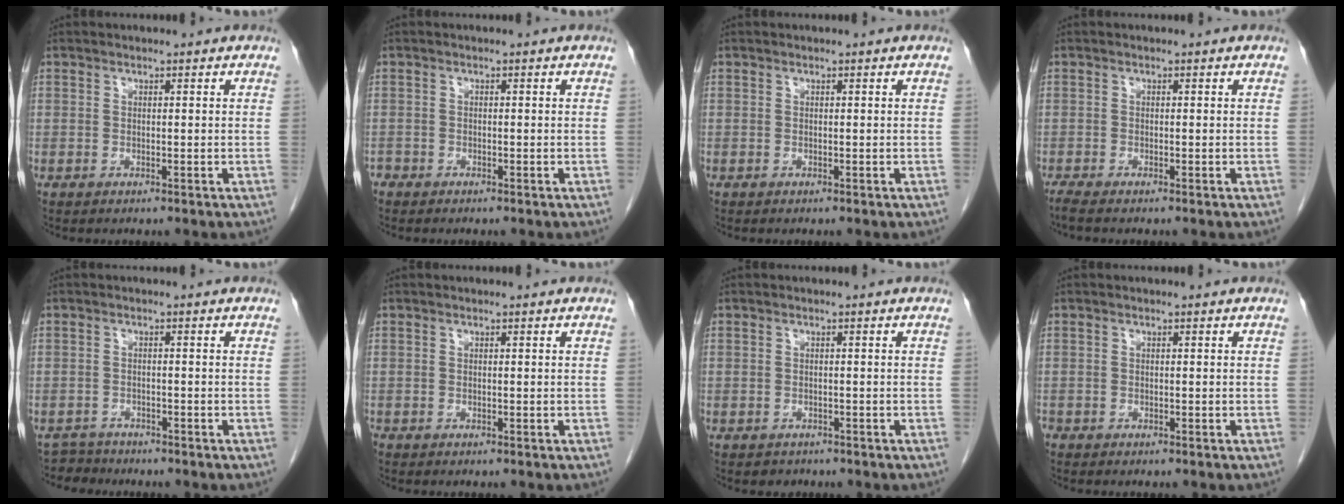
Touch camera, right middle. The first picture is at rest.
{"total": 1.1, "force": [-1.0, 0.6, 0.1], "torque": [-0.005, -0.001, -0.017]}
{"total": 0.0}
{"total": 1.2, "force": [-1.1, -0.2, 0.6], "torque": [-0.020, -0.006, -0.023]}
{"total": 2.5, "force": [-2.2, 0.5, -1.0], "torque": [0.020, -0.005, -0.042]}
{"total": 0.0}
{"total": 1.3, "force": [-1.0, 0.8, -0.1], "torque": [-0.006, 0.001, -0.017]}
{"total": 0.6, "force": [-0.5, 0.3, 0.1], "torque": [-0.007, 0.000, -0.011]}